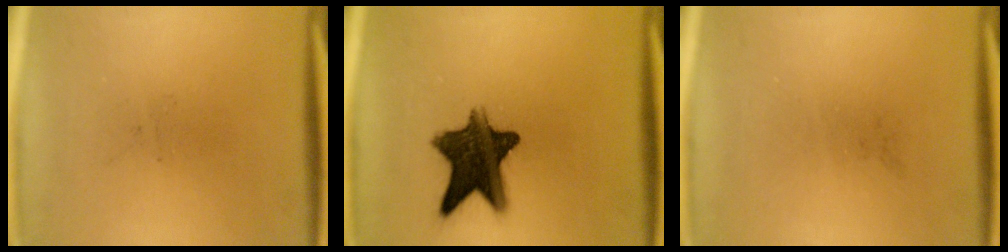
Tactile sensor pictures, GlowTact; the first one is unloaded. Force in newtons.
{"total": 12.2}
{"total": 0.0}